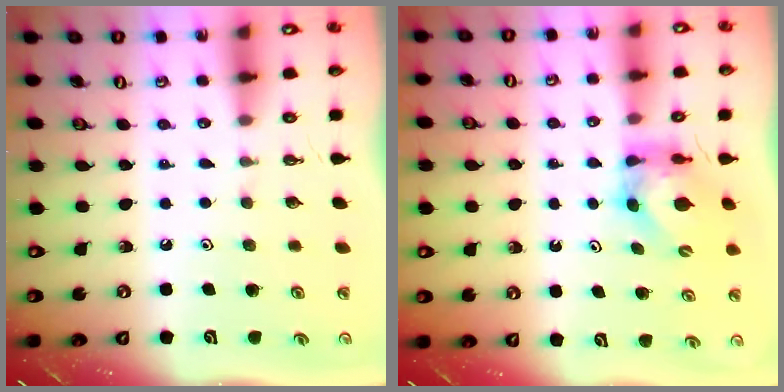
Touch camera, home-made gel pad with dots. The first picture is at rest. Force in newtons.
{"total": 5.6, "press": 5.6, "slide": 0.4}